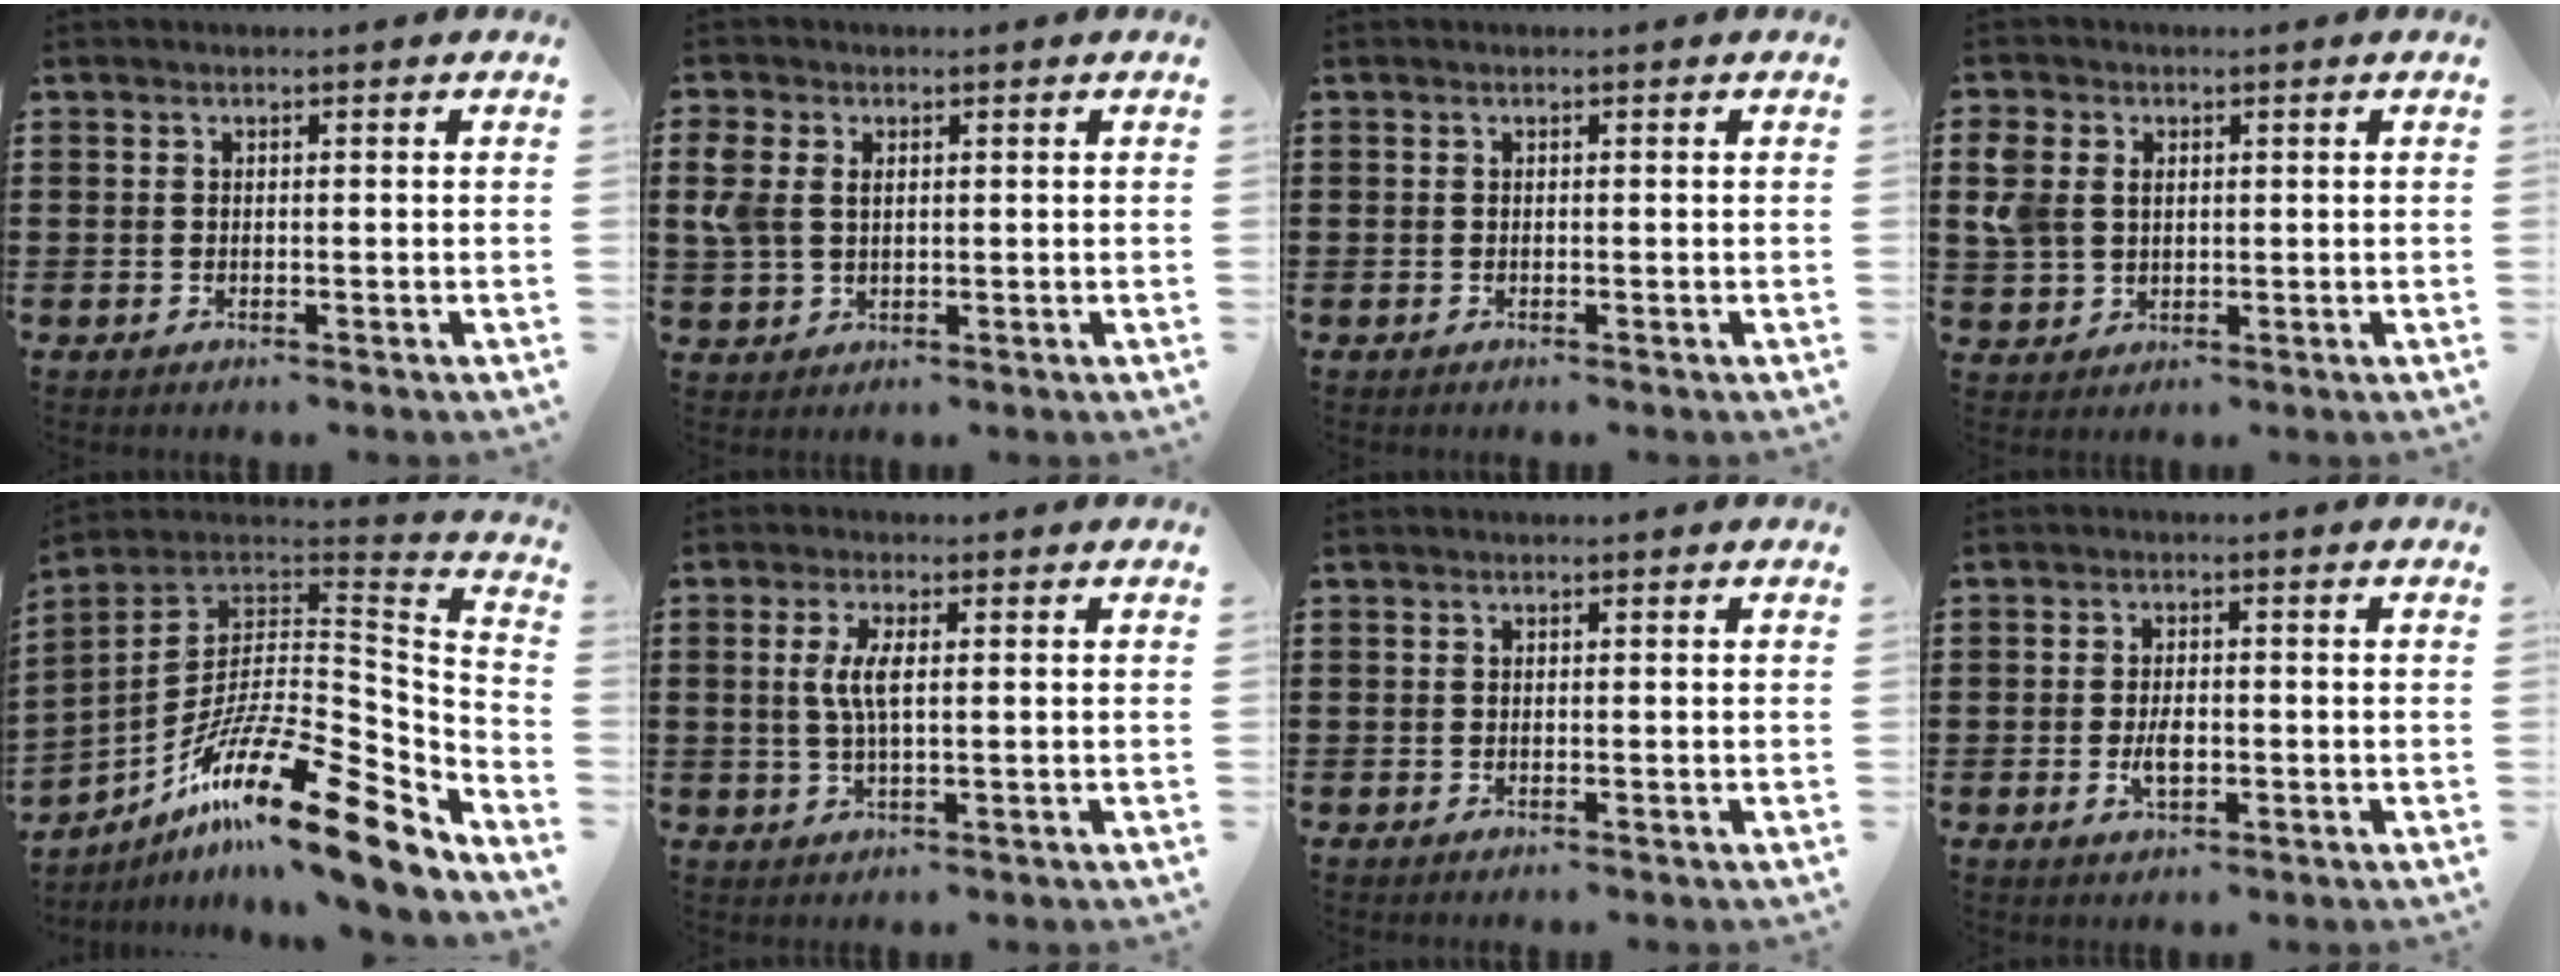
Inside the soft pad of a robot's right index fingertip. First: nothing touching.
{"total": 3.8, "force": [1.4, 2.6, 2.4], "torque": [-0.071, 0.005, 0.019]}
{"total": 0.0}
{"total": 4.7, "force": [1.3, 3.8, 2.4], "torque": [-0.074, 0.009, 0.020]}
{"total": 20.3, "force": [-13.1, 4.6, 14.8], "torque": [-0.254, 0.022, -0.236]}
{"total": 4.2, "force": [0.6, 1.0, 4.0], "torque": [-0.085, 0.001, 0.005]}
{"total": 0.0}
{"total": 3.3, "force": [-0.7, 1.6, 2.8], "torque": [-0.059, -0.002, -0.014]}